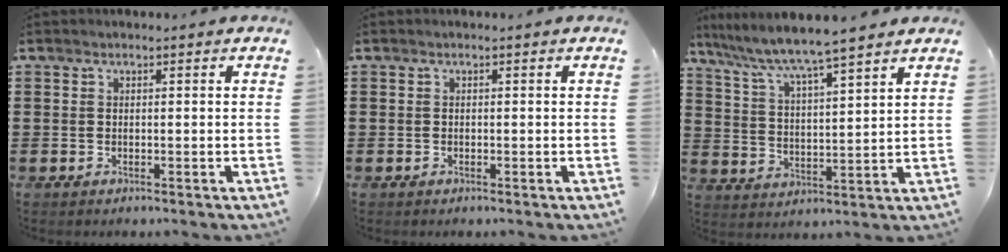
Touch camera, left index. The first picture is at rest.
{"total": 0.0}
{"total": 6.0, "force": [5.3, -0.6, 2.6], "torque": [-0.075, -0.038, 0.085]}